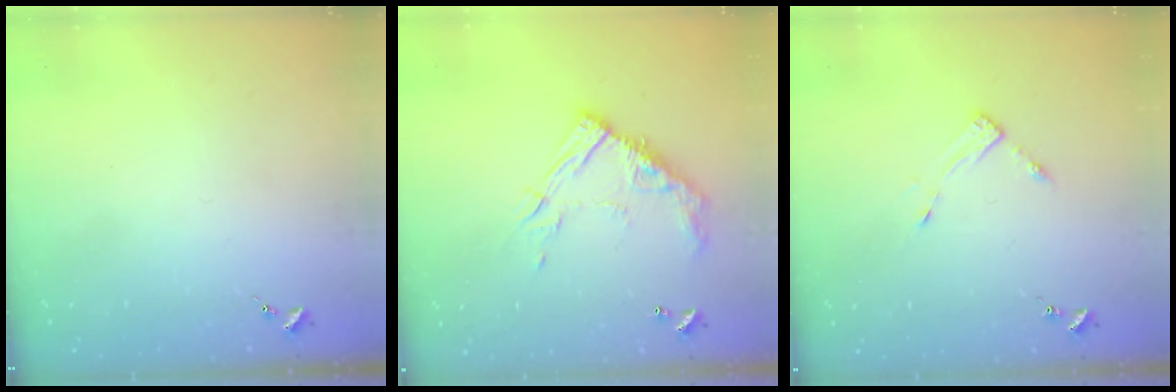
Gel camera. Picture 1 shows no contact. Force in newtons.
{"total": 12.5, "press": 12.5, "slide": 1.0}
{"total": 3.2, "press": 3.2, "slide": 0.3}